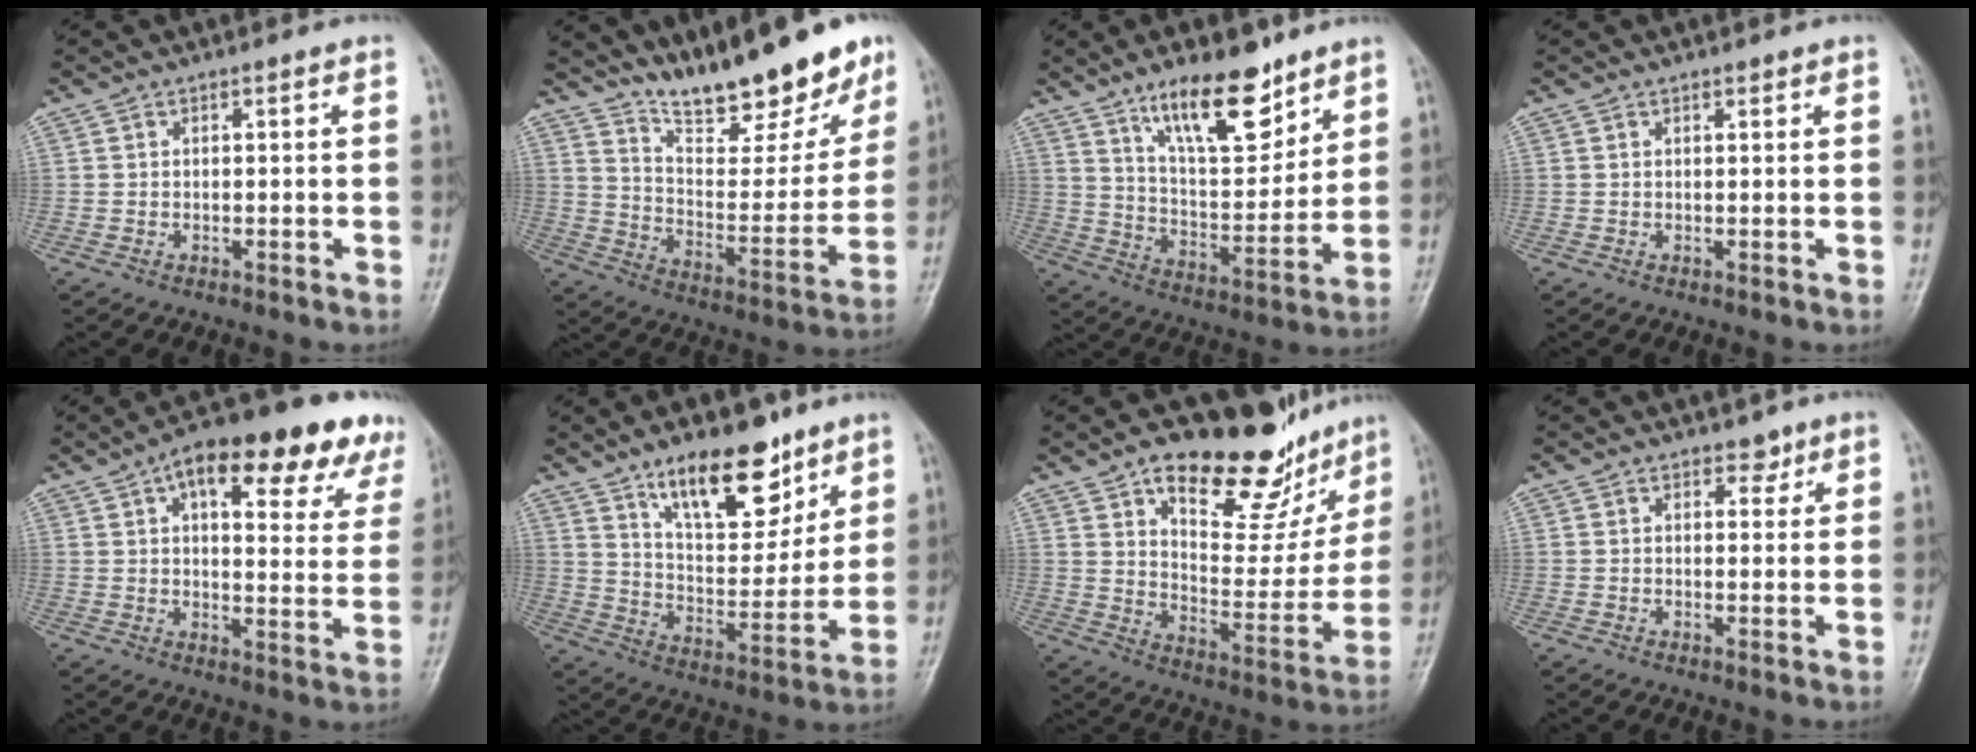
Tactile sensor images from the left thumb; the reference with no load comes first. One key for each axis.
{"total": 20.8, "fx": 16.6, "fy": 5.6, "fz": 11.2, "tx": -0.129, "ty": -0.099, "tz": 0.263}
{"total": 15.9, "fx": 10.8, "fy": 5.9, "fz": 10.1, "tx": -0.128, "ty": -0.071, "tz": 0.190}
{"total": 0.8, "fx": 0.7, "fy": 0.4, "fz": 0.3, "tx": -0.004, "ty": -0.005, "tz": 0.009}
{"total": 22.1, "fx": 12.4, "fy": 8.8, "fz": 16.0, "tx": -0.183, "ty": -0.007, "tz": 0.158}
{"total": 16.9, "fx": 11.2, "fy": 7.3, "fz": 10.4, "tx": -0.114, "ty": -0.073, "tz": 0.194}
{"total": 23.6, "fx": 16.0, "fy": 10.3, "fz": 13.9, "tx": -0.135, "ty": -0.075, "tz": 0.241}
{"total": 2.4, "fx": 1.7, "fy": 1.5, "fz": 0.9, "tx": 0.006, "ty": -0.010, "tz": 0.023}